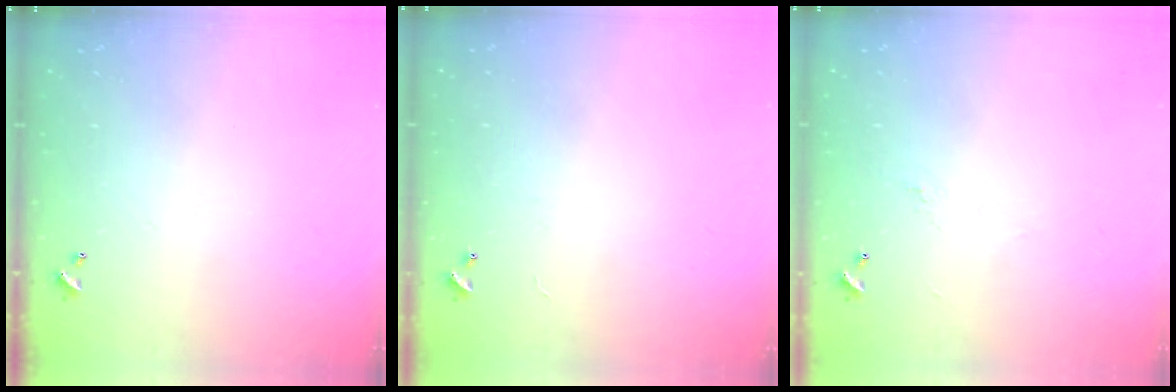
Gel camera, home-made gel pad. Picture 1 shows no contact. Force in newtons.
{"total": 2.4, "press": 2.4, "slide": 0.3}
{"total": 1.6, "press": 1.5, "slide": 0.5}